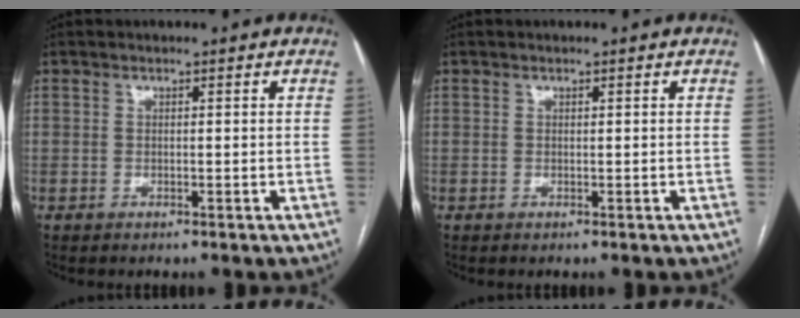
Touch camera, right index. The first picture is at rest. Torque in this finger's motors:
{"motor_torque": [0.05, 0.04, 0.01, 0.01]}